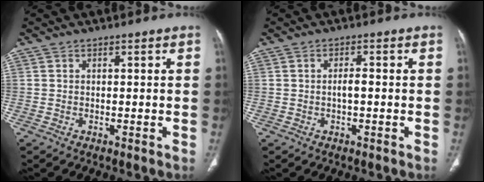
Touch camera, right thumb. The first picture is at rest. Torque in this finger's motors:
{"motor_torque": [0.49, 1.02, 0.75, -0.32, 0.00]}